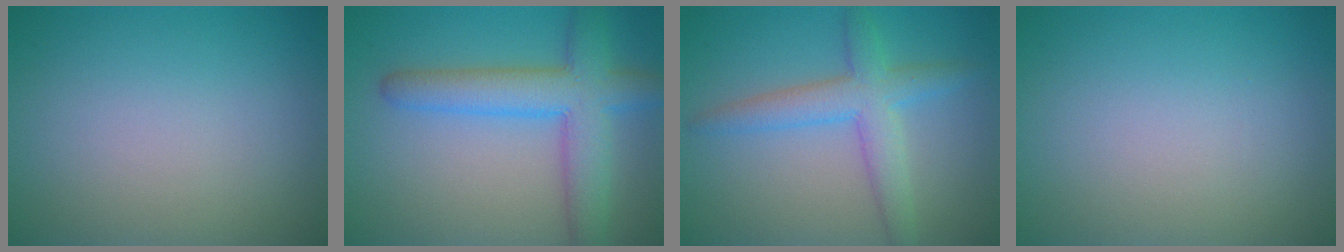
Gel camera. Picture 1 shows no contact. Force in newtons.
{"total": 6.3, "press": 6.3, "slide": 0.3}
{"total": 4.3, "press": 4.3, "slide": 0.1}
{"total": 0.0}